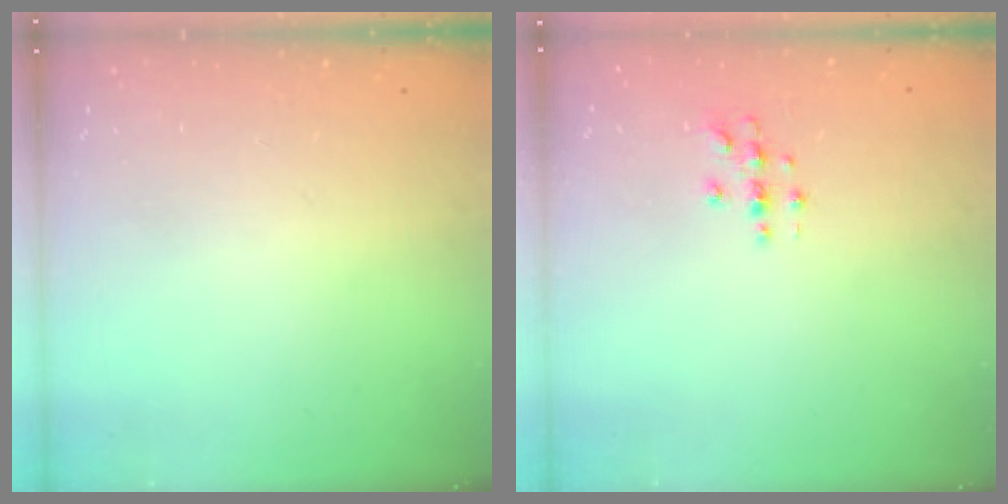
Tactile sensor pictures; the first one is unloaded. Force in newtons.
{"total": 2.7, "press": 2.7, "slide": 0.3}